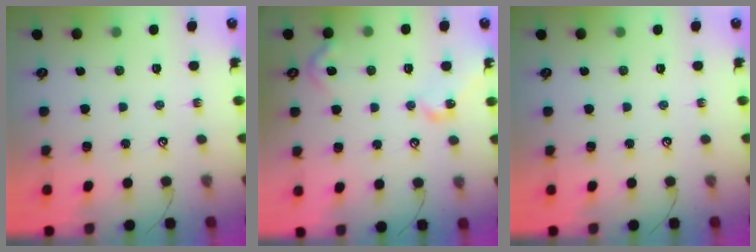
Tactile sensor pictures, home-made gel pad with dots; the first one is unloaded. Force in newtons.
{"total": 8.5, "press": 8.4, "slide": 0.9}
{"total": 0.0}